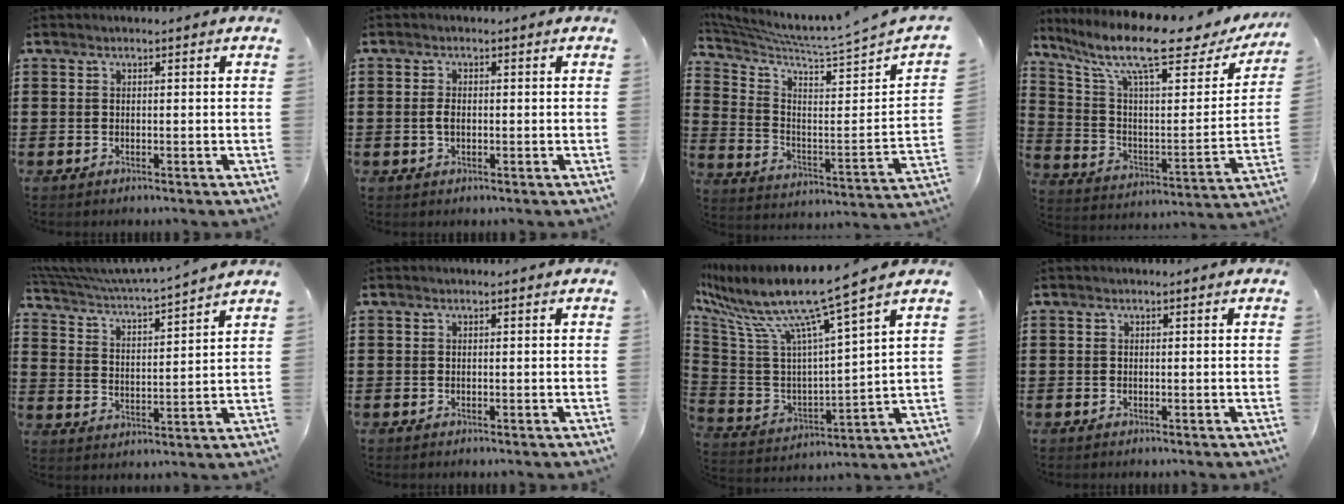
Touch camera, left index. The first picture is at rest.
{"total": 1.9, "force": [0.0, 1.0, 1.7], "torque": [-0.048, -0.003, -0.006]}
{"total": 4.4, "force": [3.8, -1.1, 1.9], "torque": [-0.060, -0.059, 0.055]}
{"total": 13.8, "force": [9.9, 2.6, 9.2], "torque": [-0.199, -0.058, 0.163]}
{"total": 4.1, "force": [3.8, -0.3, 1.5], "torque": [-0.051, -0.035, 0.058]}
{"total": 0.0}
{"total": 11.3, "force": [8.6, -0.3, 7.3], "torque": [-0.176, -0.065, 0.136]}
{"total": 0.0}